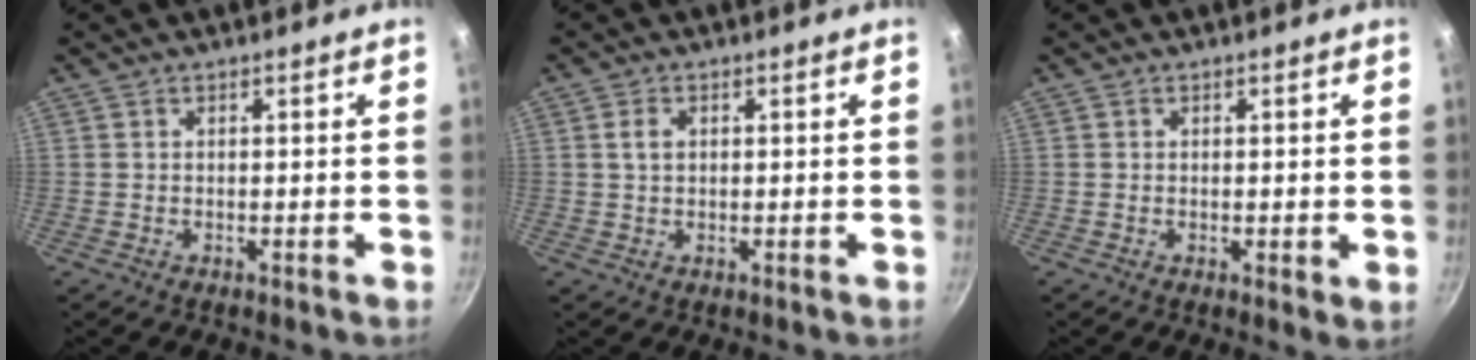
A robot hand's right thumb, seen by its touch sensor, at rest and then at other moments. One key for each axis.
{"total": 2.2, "fx": 0.5, "fy": 1.5, "fz": 1.5, "tx": -0.019, "ty": 0.003, "tz": 0.009}
{"total": 1.6, "fx": 0.1, "fy": 0.5, "fz": 1.5, "tx": -0.021, "ty": -0.006, "tz": -0.001}